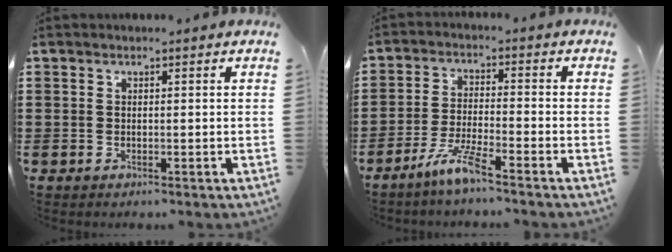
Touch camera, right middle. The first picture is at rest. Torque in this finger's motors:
{"motor_torque": [2.14, 0.00, 0.10, 0.12]}